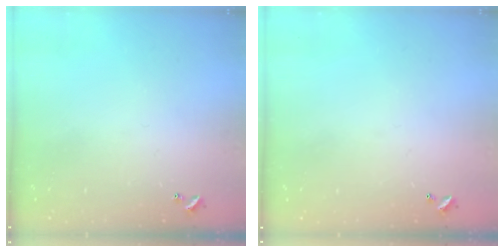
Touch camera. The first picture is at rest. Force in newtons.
{"total": 2.8, "press": 2.8, "slide": 0.1}